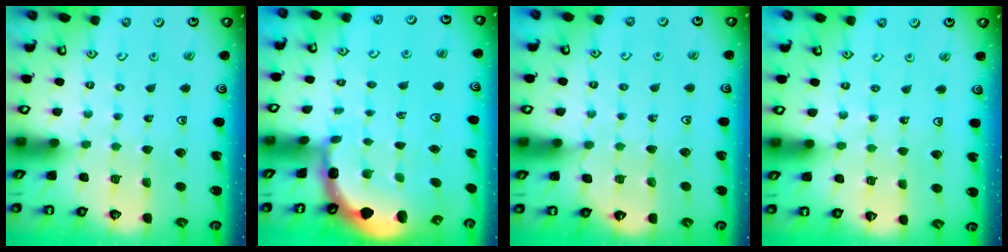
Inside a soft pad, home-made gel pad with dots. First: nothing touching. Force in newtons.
{"total": 2.5, "press": 2.4, "slide": 0.9}
{"total": 6.9, "press": 6.6, "slide": 1.9}
{"total": 2.9, "press": 2.9, "slide": 0.3}